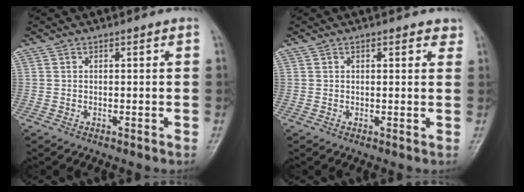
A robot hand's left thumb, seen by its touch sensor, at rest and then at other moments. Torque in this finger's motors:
{"motor_torque": [-0.23, -0.01, -0.25, 0.15, 0.06]}